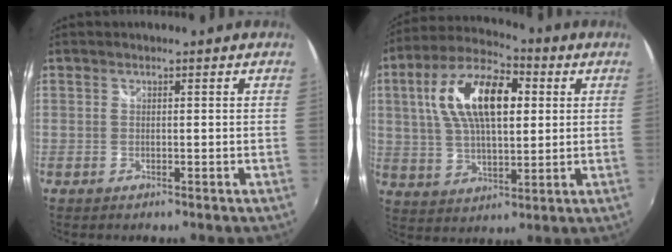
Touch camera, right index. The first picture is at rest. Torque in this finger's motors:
{"motor_torque": [1.33, 0.81, 0.46, 0.21]}